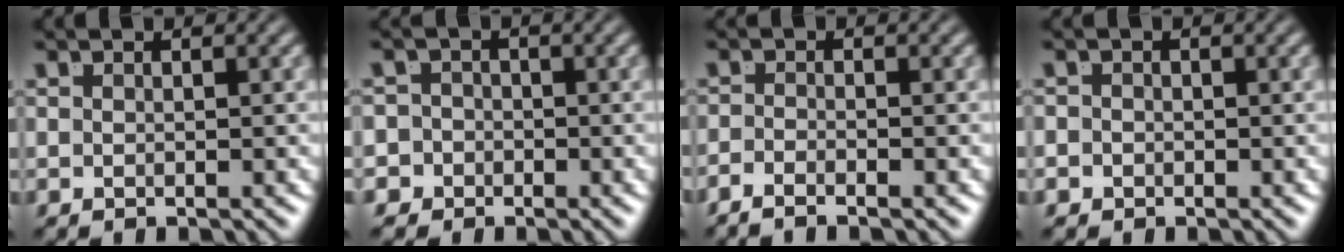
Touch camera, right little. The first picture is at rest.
{"total": 5.1, "force": [-2.3, 4.5, 0.5], "torque": [-0.025, -0.019, -0.045]}
{"total": 1.8, "force": [-1.7, -0.3, 0.6], "torque": [-0.012, -0.009, -0.028]}
{"total": 1.5, "force": [-0.9, 1.2, 0.0], "torque": [-0.006, -0.012, -0.013]}